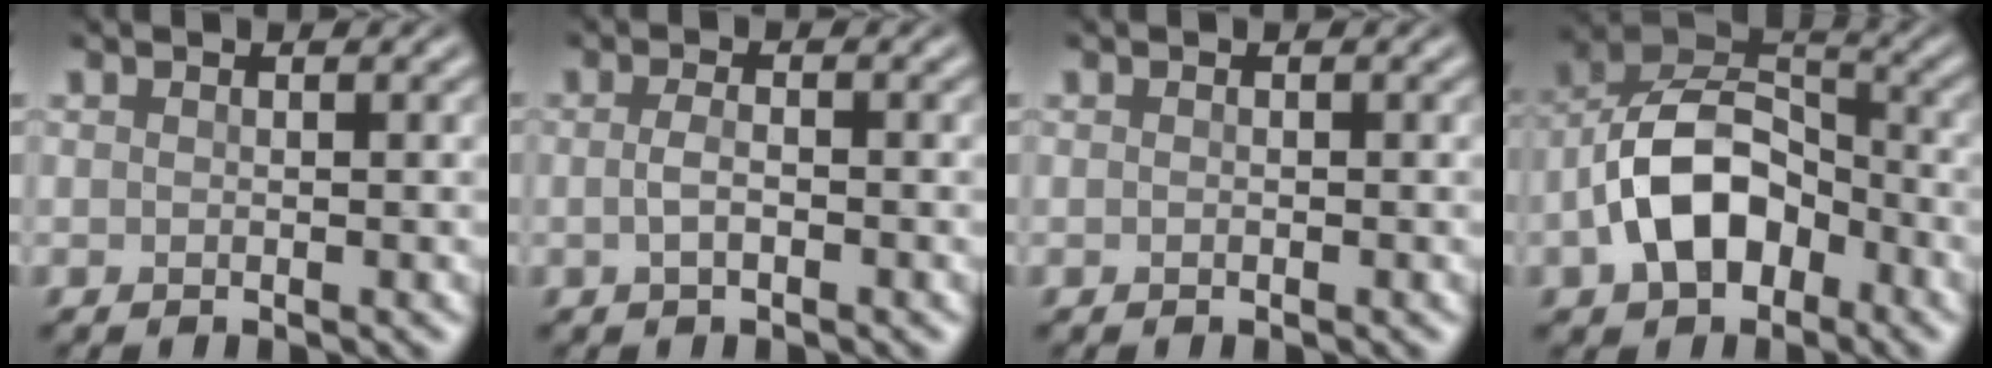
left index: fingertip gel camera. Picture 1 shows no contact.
{"total": 1.5, "force": [-0.4, 0.6, 1.4], "torque": [-0.031, 0.000, -0.010]}
{"total": 0.0}
{"total": 8.4, "force": [-2.9, 5.2, 5.9], "torque": [-0.106, 0.017, -0.061]}